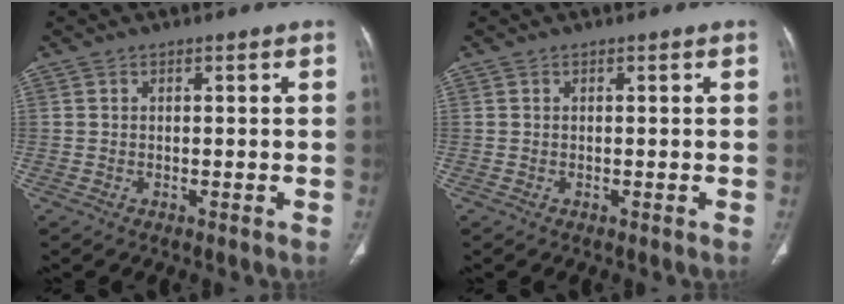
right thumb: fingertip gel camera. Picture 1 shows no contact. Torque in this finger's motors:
{"motor_torque": [0.17, 0.18, 0.44, 0.16, 0.02]}